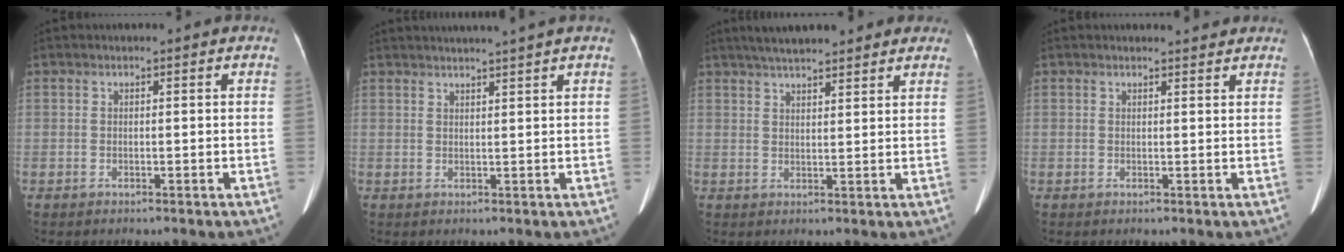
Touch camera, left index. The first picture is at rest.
{"total": 6.6, "force": [5.9, -1.4, 2.8], "torque": [-0.032, 0.015, 0.070]}
{"total": 12.1, "force": [10.3, 2.2, 6.1], "torque": [-0.084, 0.035, 0.140]}
{"total": 2.3, "force": [2.3, 0.2, 0.3], "torque": [-0.008, -0.002, 0.024]}